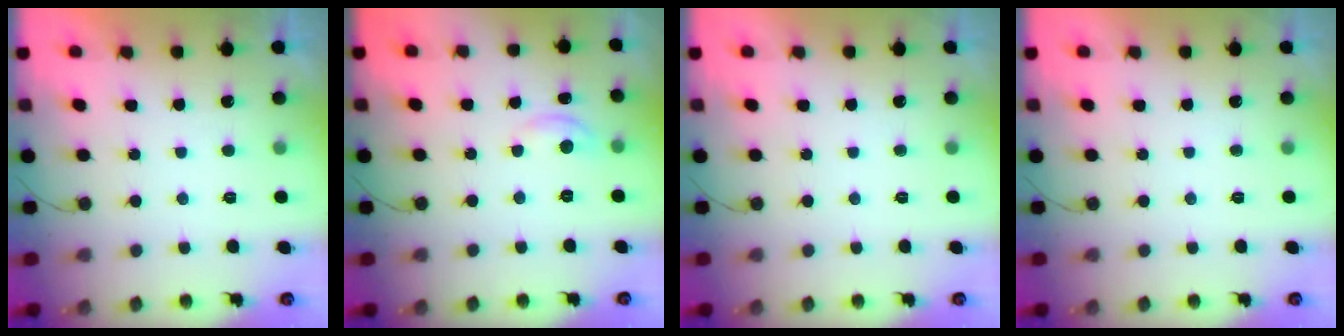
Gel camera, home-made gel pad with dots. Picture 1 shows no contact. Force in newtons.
{"total": 3.7, "press": 3.7, "slide": 0.3}
{"total": 0.0}
{"total": 0.0}